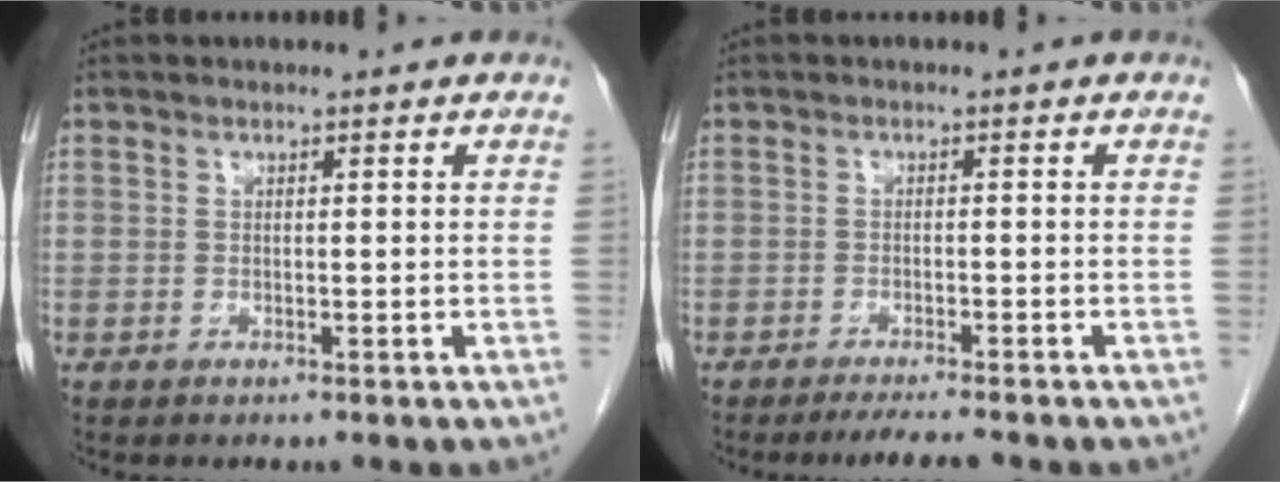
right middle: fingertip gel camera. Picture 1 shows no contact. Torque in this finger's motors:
{"motor_torque": [0.12, -0.08, 0.01, 0.00]}